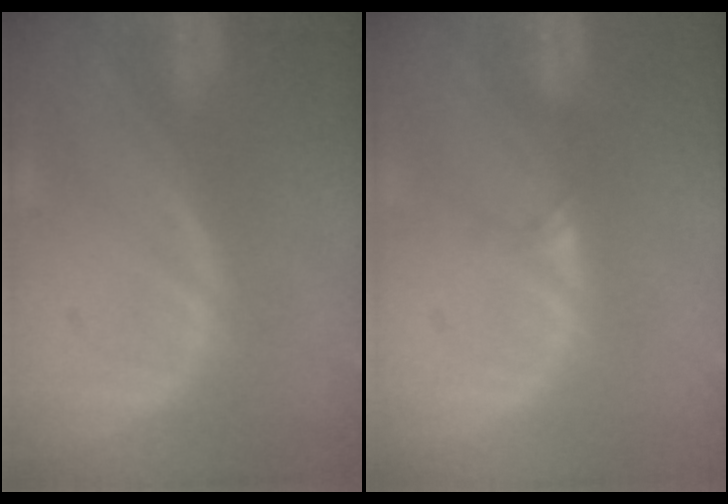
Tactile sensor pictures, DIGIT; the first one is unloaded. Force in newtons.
{"total": 1.6, "press": 1.3, "slide": 1.1}